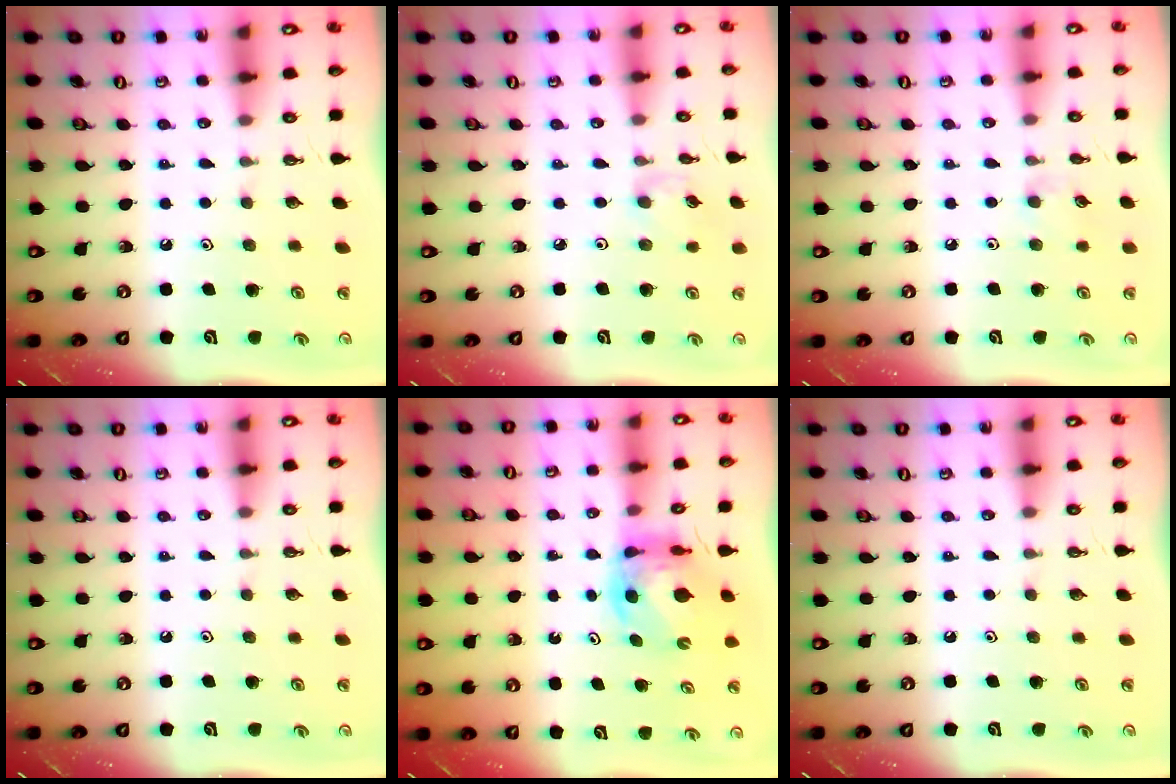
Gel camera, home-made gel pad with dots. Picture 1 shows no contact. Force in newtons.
{"total": 2.5, "press": 2.5, "slide": 0.5}
{"total": 5.3, "press": 5.3, "slide": 0.7}
{"total": 0.0}
{"total": 6.7, "press": 6.7, "slide": 0.7}
{"total": 0.0}